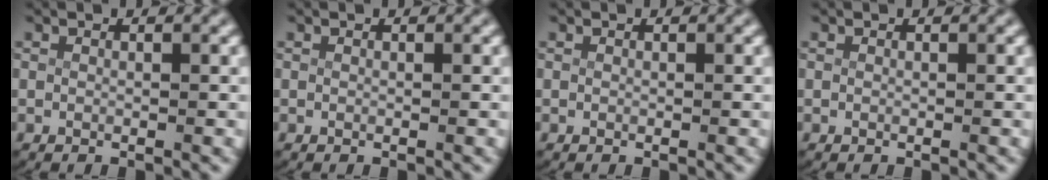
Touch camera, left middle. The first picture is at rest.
{"total": 0.0}
{"total": 0.0}
{"total": 0.0}